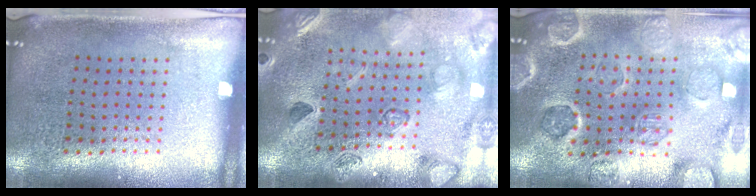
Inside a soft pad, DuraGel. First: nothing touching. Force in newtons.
{"total": 2.3, "press": 2.3, "slide": 0.2}
{"total": 2.5, "press": 2.5, "slide": 0.4}